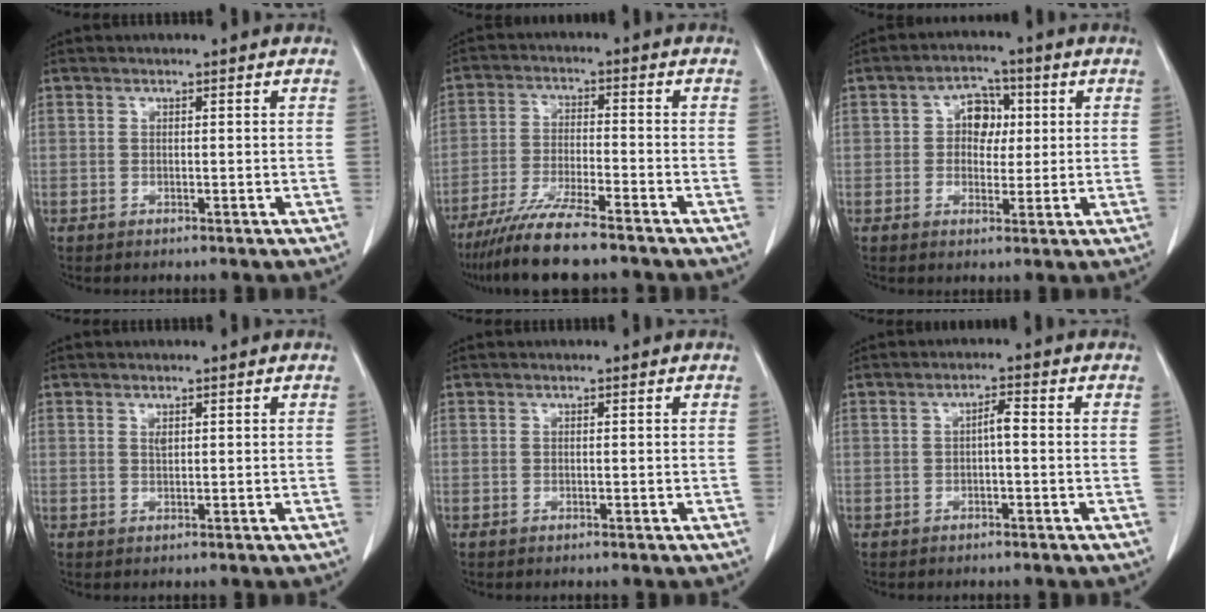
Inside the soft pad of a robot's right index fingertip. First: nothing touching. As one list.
[{"total": 10.3, "force": [-8.5, 0.4, 5.9], "torque": [-0.102, -0.028, -0.145]}, {"total": 5.1, "force": [0.9, 3.7, 3.4], "torque": [-0.051, 0.015, 0.015]}, {"total": 0.9, "force": [0.5, 0.3, 0.7], "torque": [-0.015, -0.004, 0.009]}, {"total": 0.0}, {"total": 1.9, "force": [-0.2, 0.4, 1.9], "torque": [-0.032, 0.005, -0.003]}]